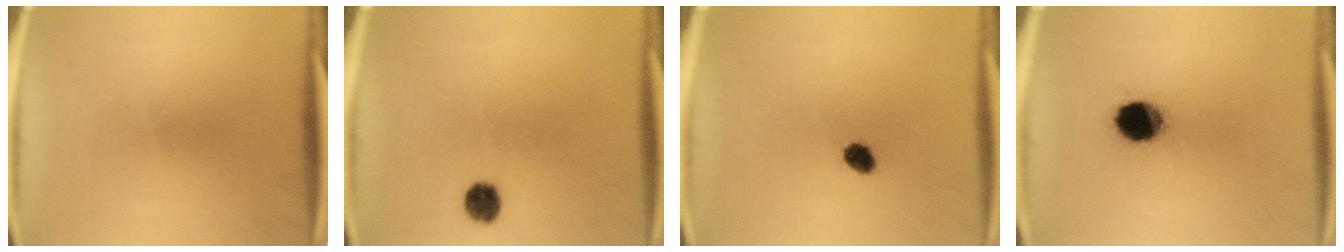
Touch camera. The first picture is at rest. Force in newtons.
{"total": 4.0}
{"total": 3.0}
{"total": 10.8}